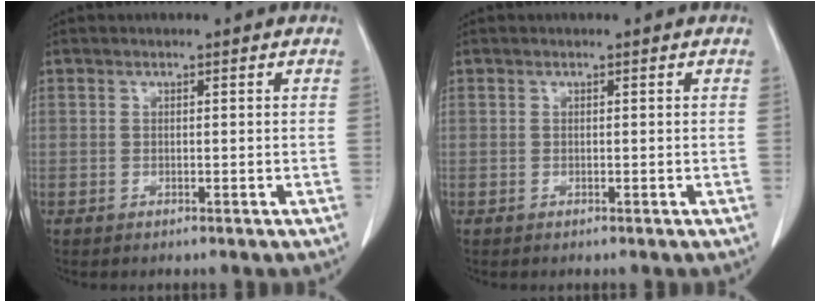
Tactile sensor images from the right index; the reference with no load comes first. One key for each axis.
{"total": 0.0}